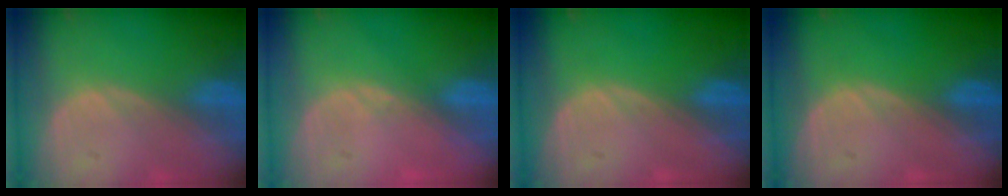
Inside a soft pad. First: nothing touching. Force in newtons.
{"total": 0.5, "press": 0.5, "slide": 0.2}
{"total": 0.0}
{"total": 0.0}